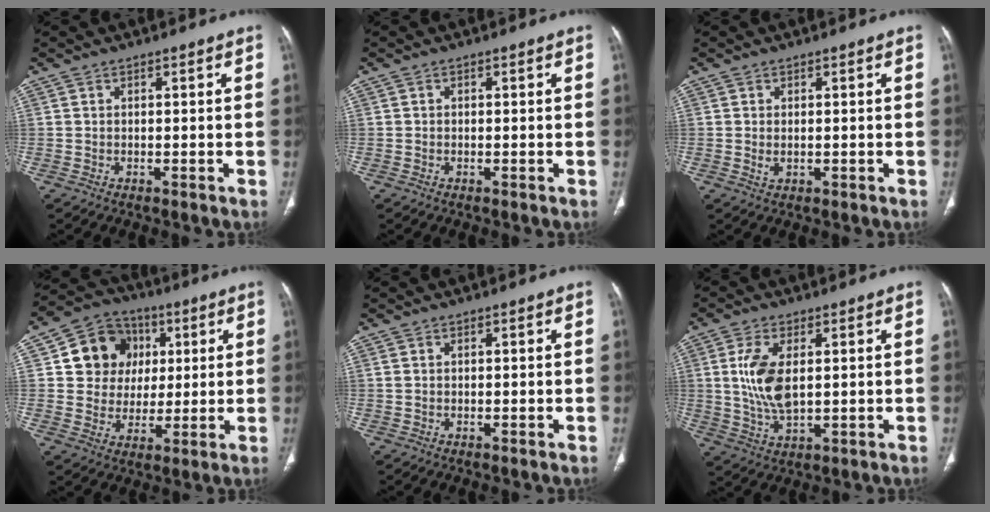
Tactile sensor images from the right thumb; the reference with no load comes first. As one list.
[{"total": 0.0}, {"total": 1.4, "force": [0.0, 0.9, 1.1], "torque": [-0.022, -0.001, 0.004]}, {"total": 12.9, "force": [3.3, 11.6, 4.6], "torque": [-0.033, 0.004, 0.057]}, {"total": 0.7, "force": [0.2, 0.4, 0.5], "torque": [-0.017, 0.008, 0.007]}, {"total": 9.3, "force": [1.5, 4.5, 8.0], "torque": [-0.172, -0.011, 0.034]}]